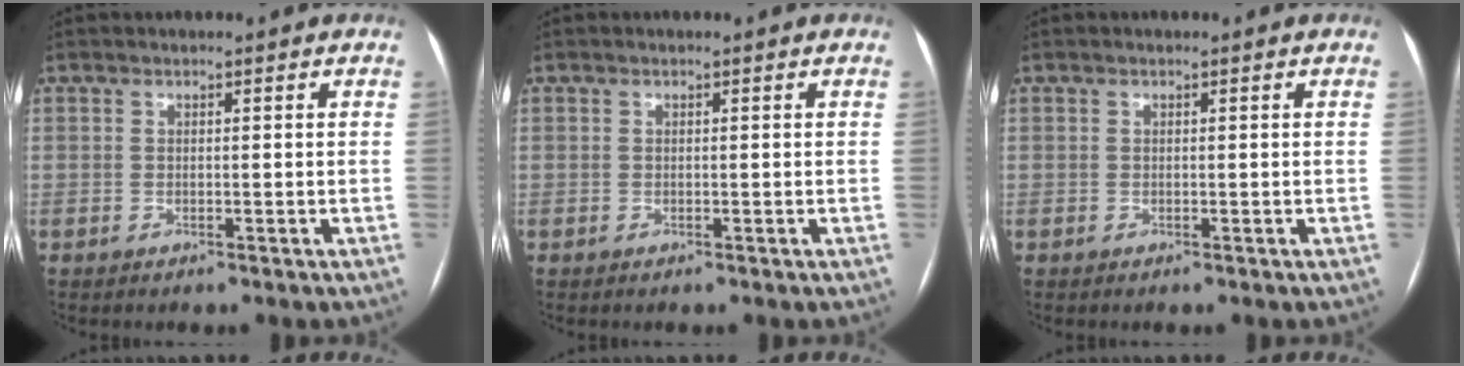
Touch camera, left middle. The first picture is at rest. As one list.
[{"total": 0.0}, {"total": 0.0}]